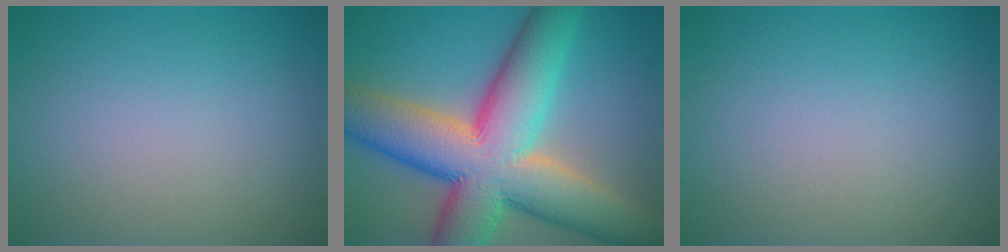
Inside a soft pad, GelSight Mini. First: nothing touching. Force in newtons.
{"total": 15.2, "press": 15.2, "slide": 0.8}
{"total": 0.0}